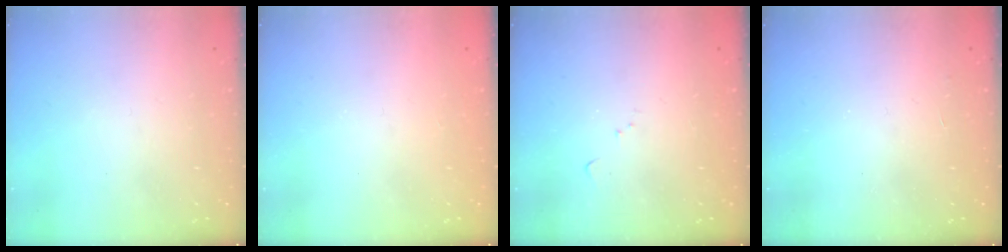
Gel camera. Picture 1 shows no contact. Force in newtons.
{"total": 1.4, "press": 1.2, "slide": 0.7}
{"total": 4.5, "press": 4.4, "slide": 0.5}
{"total": 2.2, "press": 2.2, "slide": 0.4}